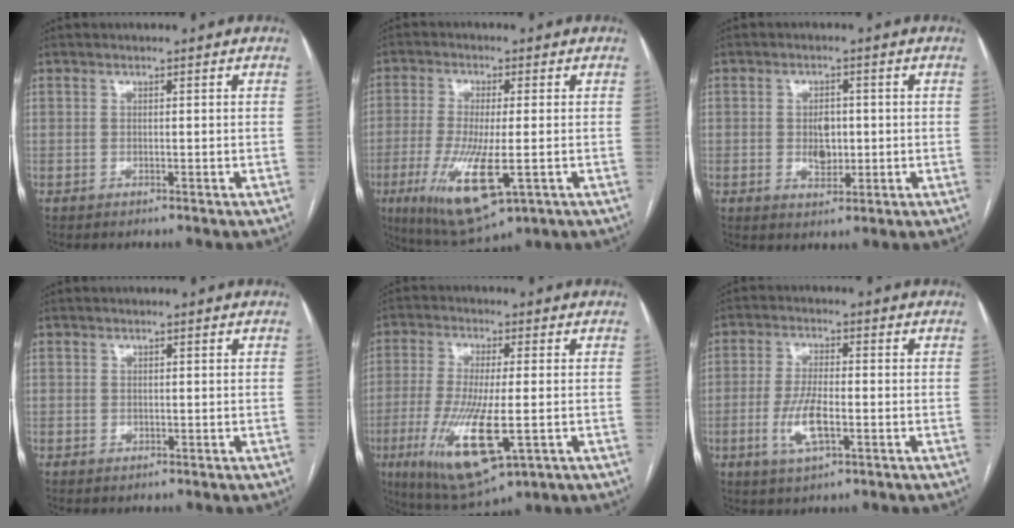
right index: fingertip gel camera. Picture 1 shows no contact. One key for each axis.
{"total": 12.6, "fx": -4.0, "fy": 2.7, "fz": 11.6, "tx": -0.228, "ty": -0.037, "tz": -0.060}
{"total": 4.1, "fx": -0.1, "fy": 2.7, "fz": 3.1, "tx": -0.049, "ty": 0.003, "tz": 0.005}
{"total": 1.1, "fx": -0.2, "fy": 1.0, "fz": 0.3, "tx": -0.003, "ty": 0.003, "tz": -0.001}
{"total": 14.2, "fx": -4.2, "fy": 3.0, "fz": 13.2, "tx": -0.264, "ty": -0.035, "tz": -0.063}
{"total": 6.7, "fx": -1.9, "fy": 2.0, "fz": 6.1, "tx": -0.129, "ty": -0.003, "tz": -0.033}